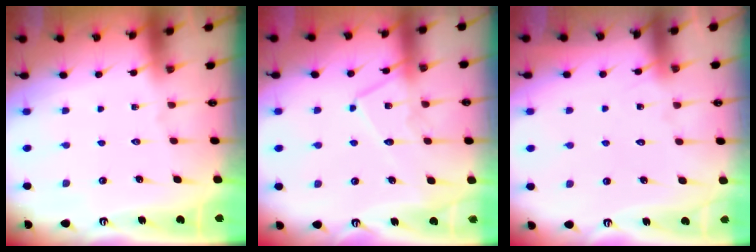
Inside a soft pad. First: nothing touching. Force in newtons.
{"total": 11.9, "press": 11.8, "slide": 0.7}
{"total": 6.5, "press": 6.5, "slide": 0.5}